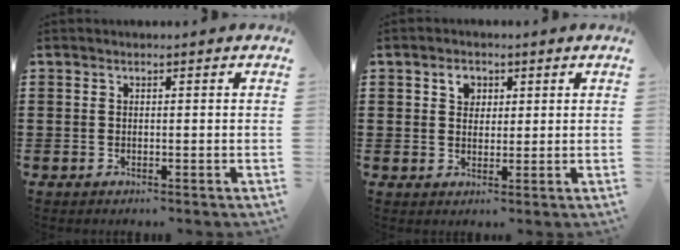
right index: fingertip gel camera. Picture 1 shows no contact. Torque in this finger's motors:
{"motor_torque": [1.05, 1.09, 0.09, 0.01]}